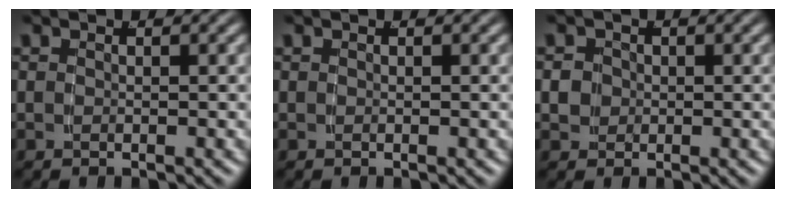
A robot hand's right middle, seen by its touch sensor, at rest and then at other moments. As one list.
[{"total": 0.0}, {"total": 1.6, "force": [0.2, 1.6, 0.3], "torque": [-0.008, -0.008, 0.007]}]